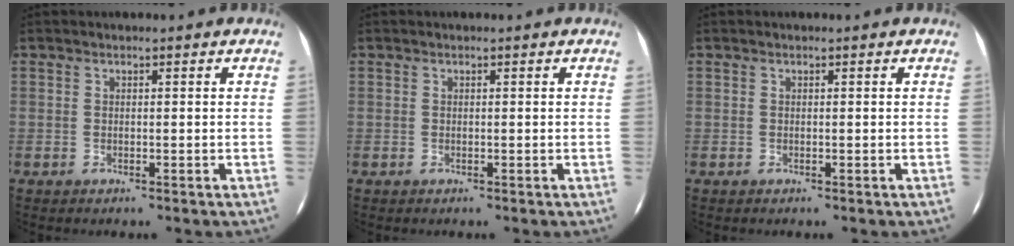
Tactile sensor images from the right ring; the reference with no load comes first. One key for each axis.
{"total": 0.0}
{"total": 0.0}